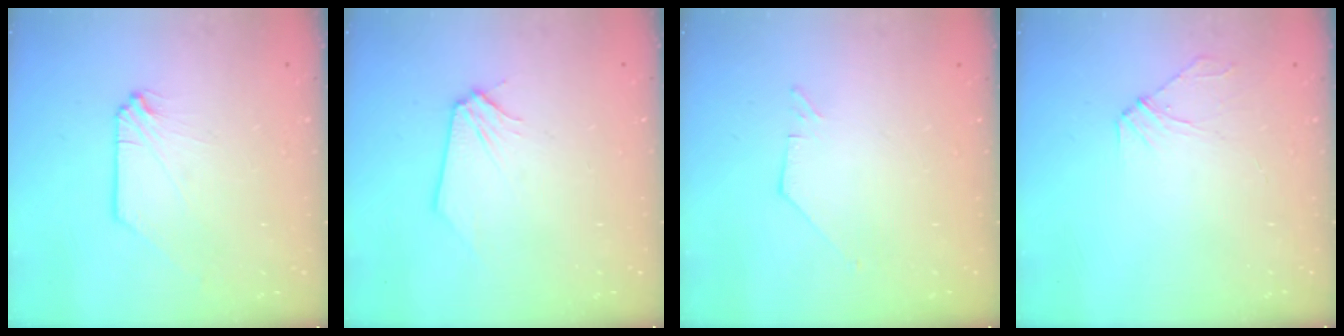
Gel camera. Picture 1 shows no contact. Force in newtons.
{"total": 0.0}
{"total": 1.2, "press": 1.1, "slide": 0.1}
{"total": 4.4, "press": 4.4, "slide": 0.4}